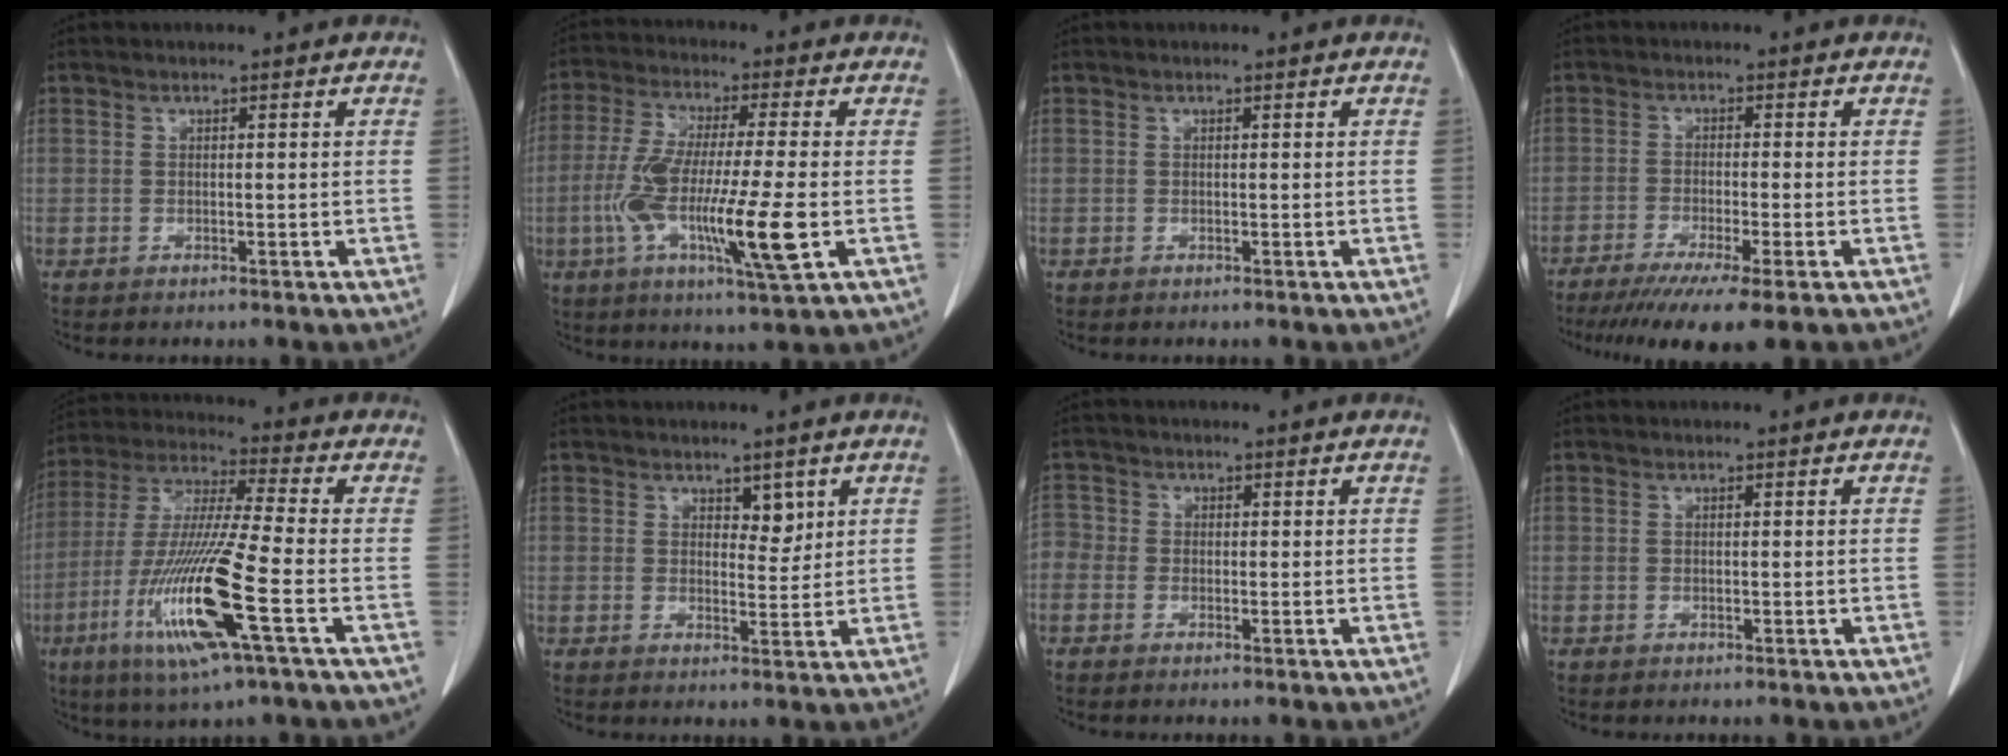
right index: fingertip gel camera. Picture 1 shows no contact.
{"total": 15.0, "force": [-3.4, 1.1, 14.5], "torque": [-0.280, -0.024, -0.064]}
{"total": 0.0}
{"total": 10.3, "force": [-7.3, 0.2, 7.3], "torque": [-0.107, -0.024, -0.112]}
{"total": 17.0, "force": [-6.1, 0.2, 15.9], "torque": [-0.334, -0.024, -0.116]}
{"total": 2.8, "force": [1.6, 1.5, 1.8], "torque": [-0.019, -0.005, 0.026]}
{"total": 2.3, "force": [-0.6, 1.9, 1.1], "torque": [-0.023, 0.005, -0.017]}
{"total": 0.0}